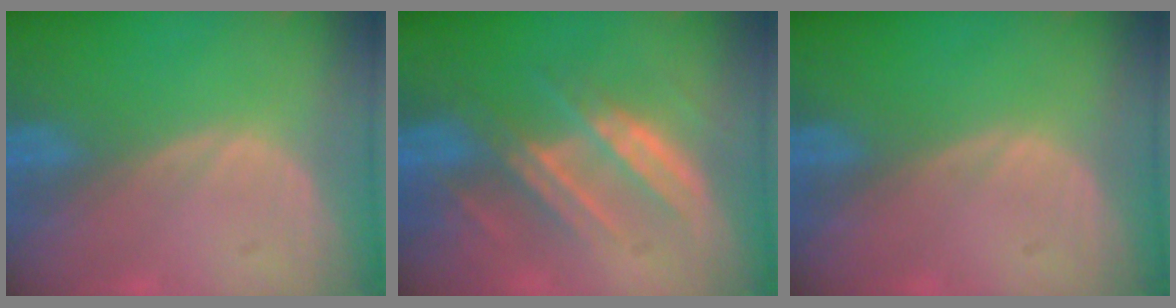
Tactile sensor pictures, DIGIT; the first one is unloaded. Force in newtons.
{"total": 7.3, "press": 7.0, "slide": 1.9}
{"total": 0.0}